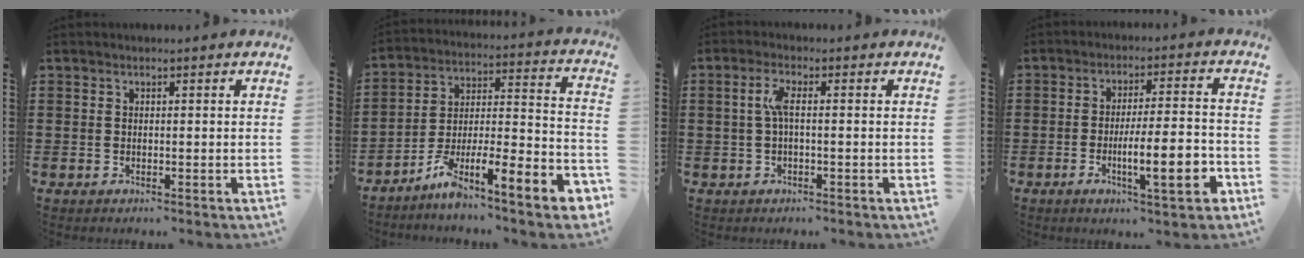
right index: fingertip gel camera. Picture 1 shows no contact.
{"total": 8.6, "force": [-6.5, 0.8, 5.5], "torque": [-0.089, -0.008, -0.131]}
{"total": 3.3, "force": [-0.1, 0.8, 3.2], "torque": [-0.070, 0.002, -0.006]}
{"total": 10.4, "force": [-3.6, 2.1, 9.6], "torque": [-0.137, -0.005, -0.060]}